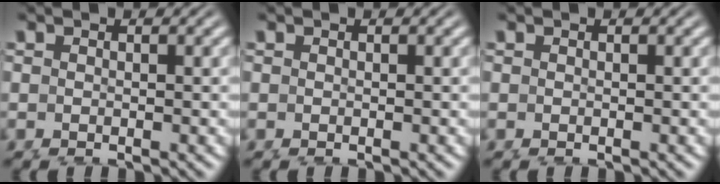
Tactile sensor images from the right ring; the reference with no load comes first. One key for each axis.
{"total": 0.0}
{"total": 0.0}